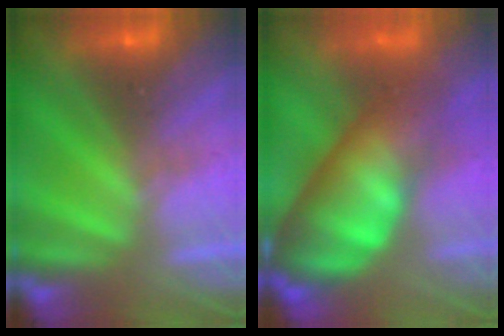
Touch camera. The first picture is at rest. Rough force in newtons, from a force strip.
{"total": 10.7}